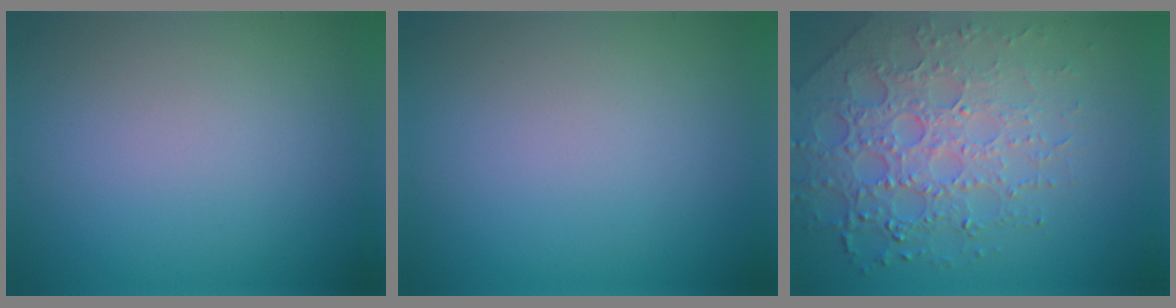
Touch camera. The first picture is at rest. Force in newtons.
{"total": 0.0}
{"total": 7.2, "press": 5.2, "slide": 5.0}